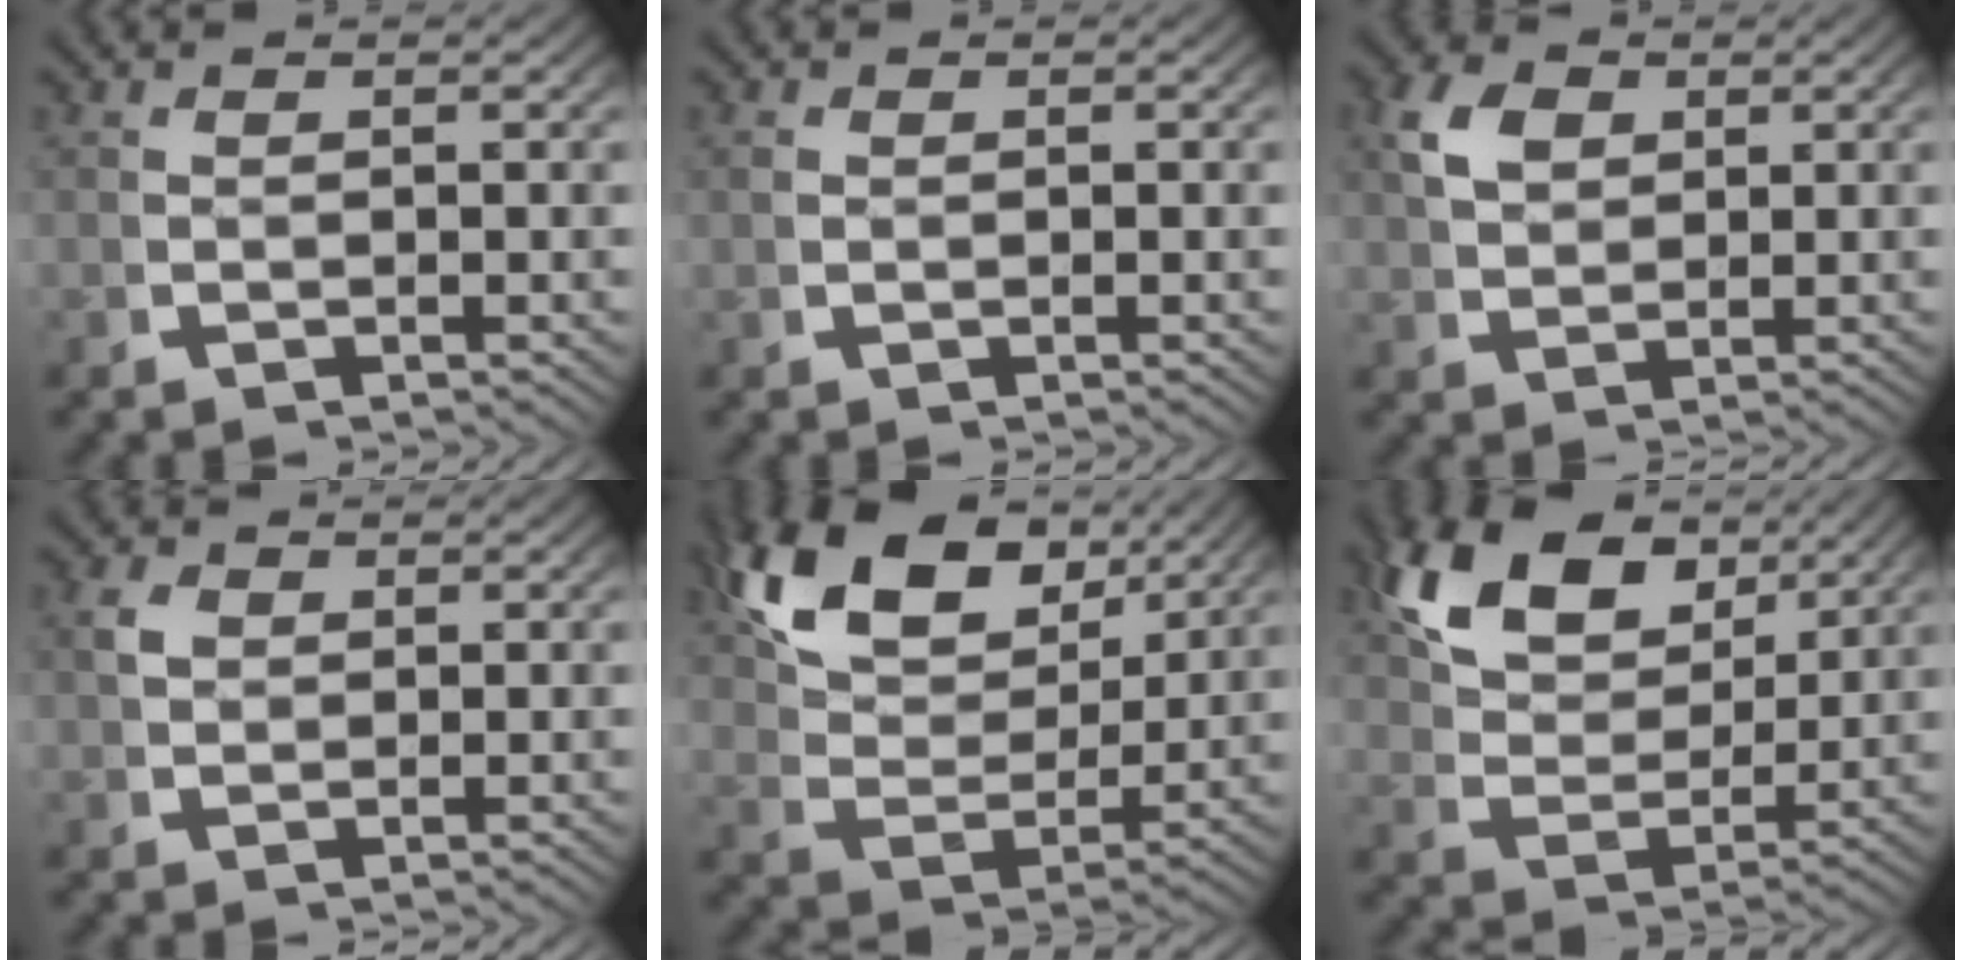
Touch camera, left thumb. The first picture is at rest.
{"total": 0.5, "force": [0.2, 0.3, 0.4], "torque": [-0.014, -0.001, 0.008]}
{"total": 3.9, "force": [2.3, 2.0, 2.5], "torque": [-0.046, 0.009, 0.048]}
{"total": 2.0, "force": [1.0, 1.2, 1.2], "torque": [-0.028, 0.004, 0.024]}
{"total": 10.3, "force": [5.5, 5.2, 6.9], "torque": [-0.149, 0.004, 0.101]}
{"total": 9.0, "force": [4.7, 4.9, 5.9], "torque": [-0.132, -0.003, 0.090]}